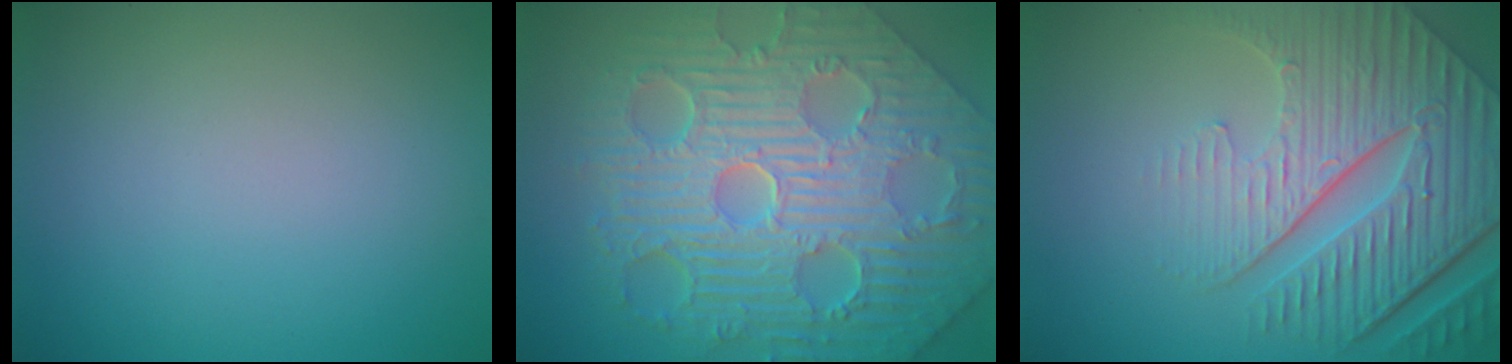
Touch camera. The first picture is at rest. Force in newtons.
{"total": 12.5, "press": 8.2, "slide": 9.4}
{"total": 9.0, "press": 6.2, "slide": 6.5}